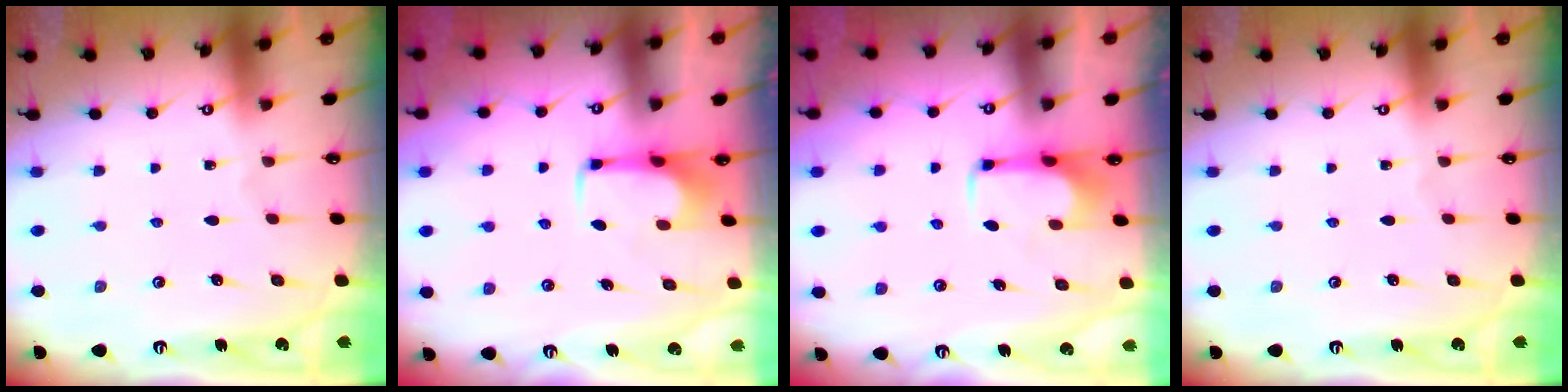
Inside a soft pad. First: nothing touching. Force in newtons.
{"total": 2.0, "press": 2.0, "slide": 0.2}
{"total": 1.9, "press": 1.8, "slide": 0.6}
{"total": 0.0}